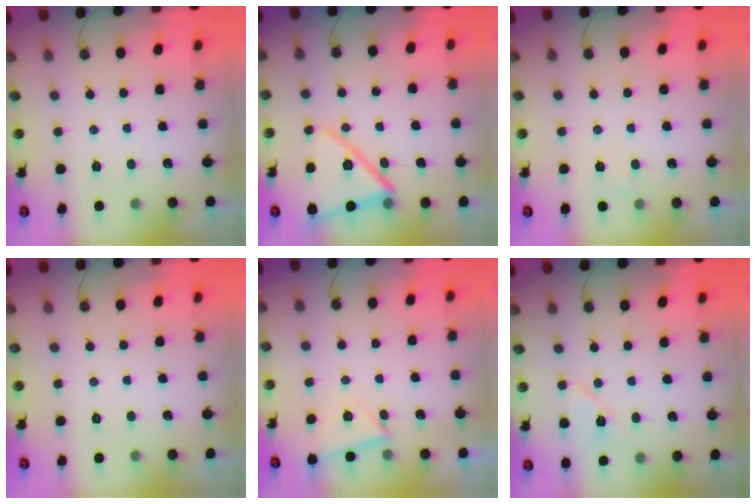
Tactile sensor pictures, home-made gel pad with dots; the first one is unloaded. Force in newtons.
{"total": 16.0, "press": 14.6, "slide": 6.4}
{"total": 3.9, "press": 3.6, "slide": 1.4}
{"total": 0.0}
{"total": 3.9, "press": 3.8, "slide": 0.7}
{"total": 12.2, "press": 6.1, "slide": 10.6}